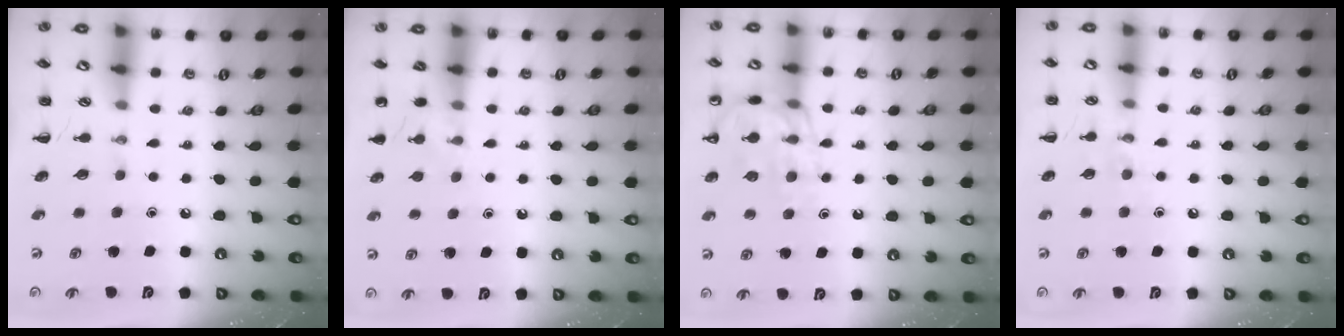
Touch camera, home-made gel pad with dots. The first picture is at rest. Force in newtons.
{"total": 7.3, "press": 7.1, "slide": 1.7}
{"total": 14.2, "press": 14.1, "slide": 2.0}
{"total": 7.1, "press": 7.0, "slide": 1.2}